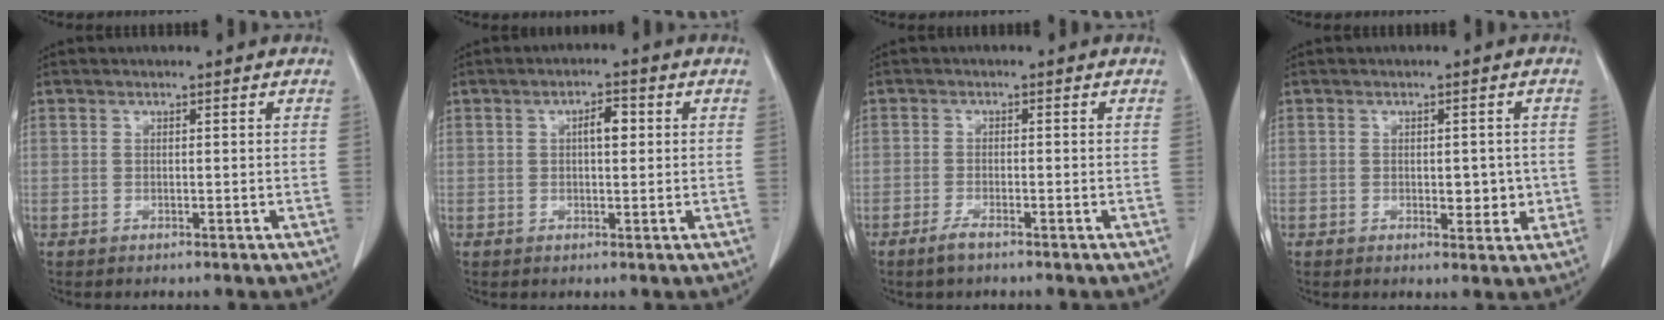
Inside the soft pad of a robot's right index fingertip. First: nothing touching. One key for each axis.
{"total": 3.0, "fx": 0.6, "fy": 1.1, "fz": 2.7, "tx": -0.045, "ty": 0.005, "tz": 0.008}
{"total": 2.3, "fx": -1.7, "fy": 0.3, "fz": 1.5, "tx": -0.035, "ty": -0.003, "tz": -0.033}
{"total": 3.5, "fx": -0.3, "fy": 2.0, "fz": 2.9, "tx": -0.027, "ty": -0.001, "tz": 0.002}